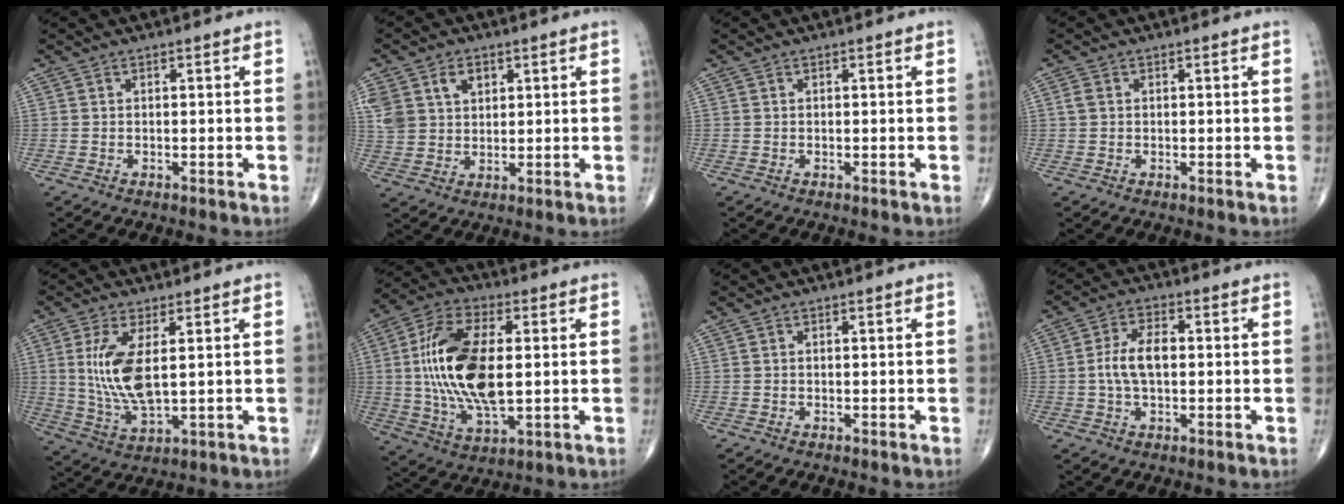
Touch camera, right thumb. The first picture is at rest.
{"total": 10.0, "force": [4.1, 7.4, 5.3], "torque": [-0.104, -0.001, 0.084]}
{"total": 0.0}
{"total": 1.4, "force": [0.2, 1.2, 0.8], "torque": [-0.019, 0.005, 0.005]}
{"total": 10.9, "force": [1.9, 4.3, 9.8], "torque": [-0.210, -0.018, 0.048]}
{"total": 19.3, "force": [1.2, 9.3, 16.9], "torque": [-0.333, -0.004, 0.024]}
{"total": 0.0}
{"total": 7.2, "force": [0.0, 3.8, 6.1], "torque": [-0.121, 0.015, -0.006]}